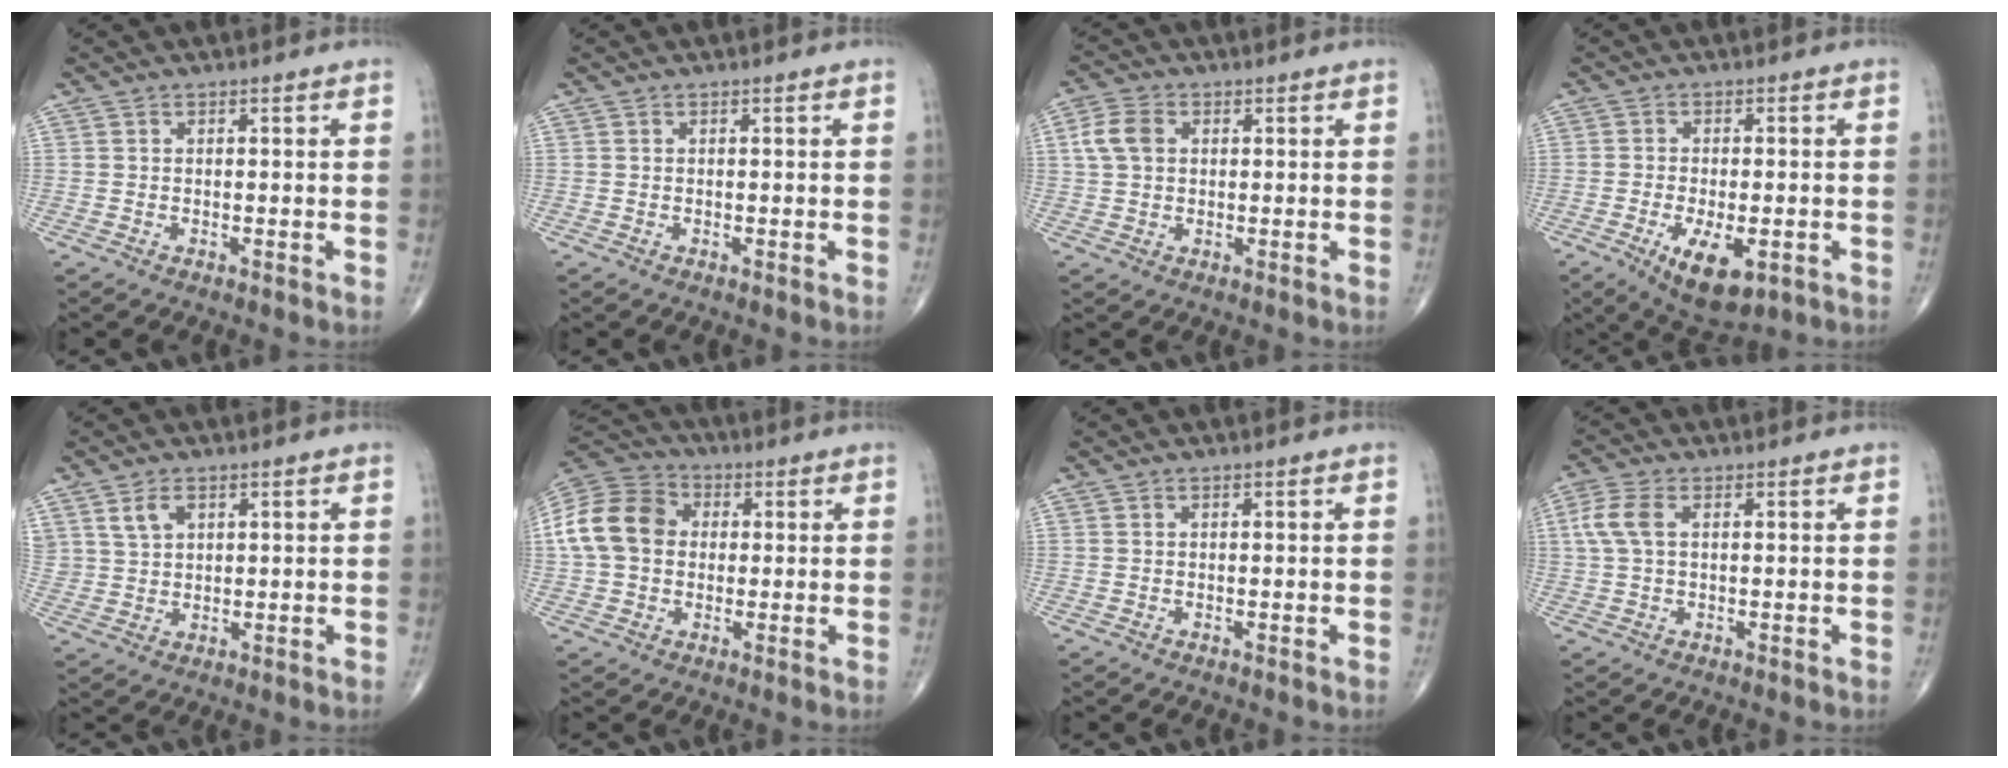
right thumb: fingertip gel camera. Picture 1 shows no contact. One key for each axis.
{"total": 0.0}
{"total": 5.5, "fx": 1.2, "fy": 4.0, "fz": 3.6, "tx": -0.074, "ty": 0.009, "tz": 0.019}
{"total": 9.4, "fx": -3.6, "fy": 4.1, "fz": 7.7, "tx": -0.123, "ty": -0.008, "tz": -0.048}
{"total": 4.6, "fx": 2.3, "fy": 3.0, "fz": 2.5, "tx": -0.040, "ty": -0.011, "tz": 0.050}
{"total": 14.3, "fx": 1.2, "fy": 11.3, "fz": 8.7, "tx": -0.163, "ty": 0.033, "tz": 0.016}
{"total": 0.0}
{"total": 5.2, "fx": 1.1, "fy": 3.0, "fz": 4.2, "tx": -0.113, "ty": 0.015, "tz": 0.019}